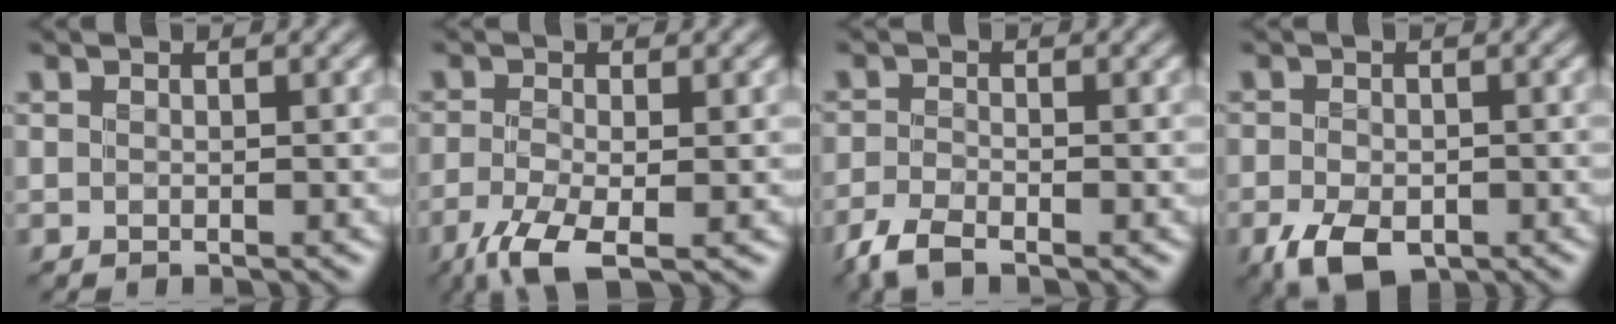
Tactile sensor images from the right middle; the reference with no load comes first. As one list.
[{"total": 4.6, "force": [-2.6, 1.3, 3.6], "torque": [-0.085, -0.011, -0.055]}, {"total": 2.8, "force": [-2.2, 0.8, 1.6], "torque": [-0.040, -0.006, -0.054]}, {"total": 4.5, "force": [-2.2, 2.6, 2.9], "torque": [-0.060, -0.011, -0.043]}]